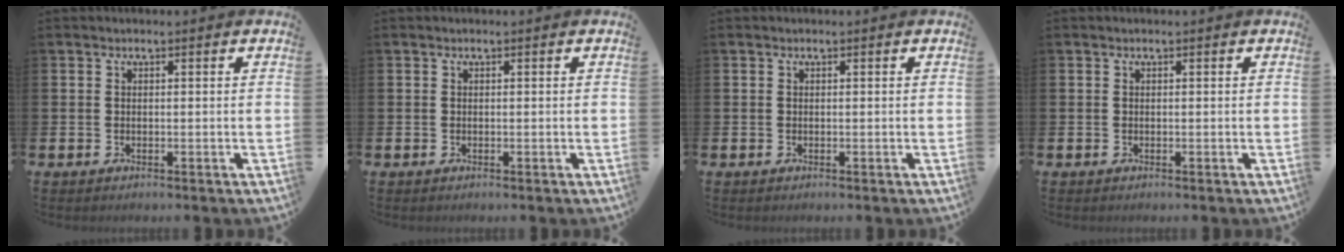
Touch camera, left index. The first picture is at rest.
{"total": 0.0}
{"total": 0.0}
{"total": 0.0}